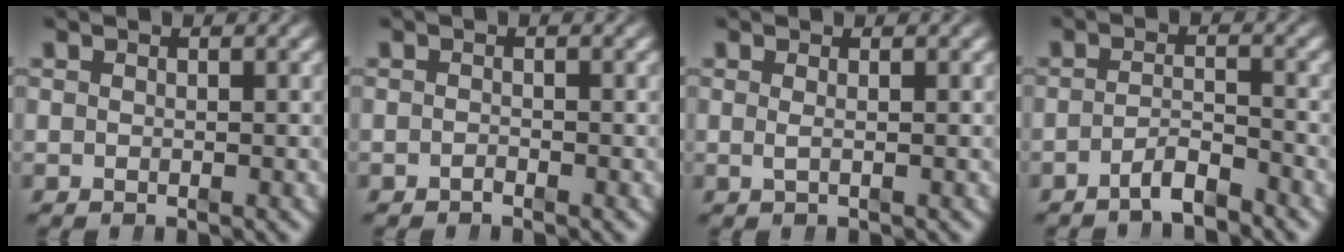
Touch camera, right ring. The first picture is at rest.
{"total": 0.7, "force": [-0.7, -0.2, 0.1], "torque": [0.000, -0.004, -0.012]}
{"total": 0.9, "force": [0.0, -0.6, 0.6], "torque": [-0.016, -0.009, 0.003]}
{"total": 2.8, "force": [-2.5, 0.3, 1.2], "torque": [-0.017, -0.009, -0.043]}